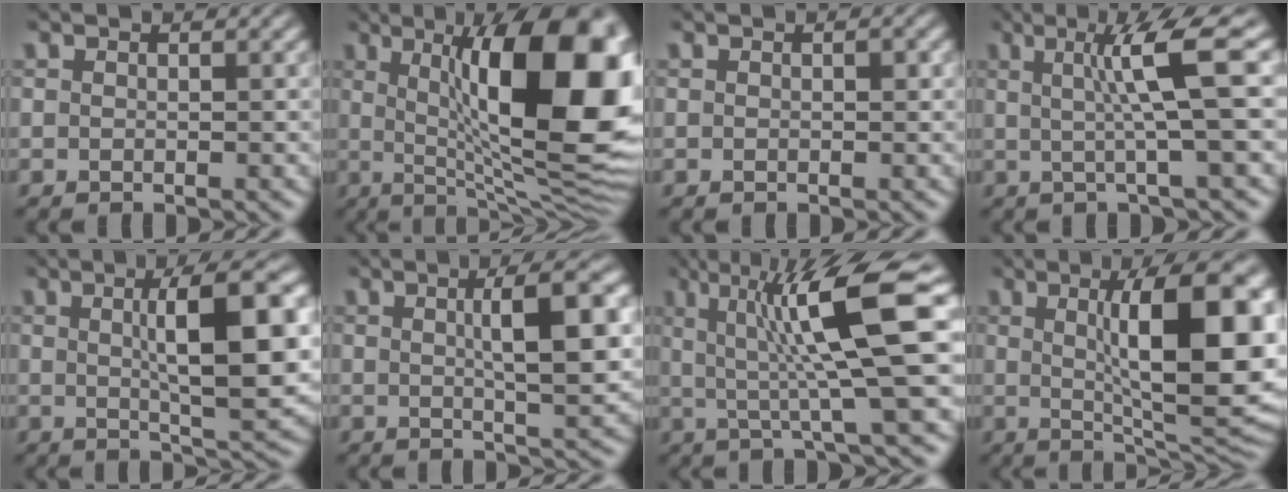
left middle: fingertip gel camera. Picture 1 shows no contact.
{"total": 17.1, "force": [3.4, 5.7, 15.7], "torque": [-0.204, 0.009, 0.044]}
{"total": 0.7, "force": [0.2, 0.4, 0.6], "torque": [-0.006, 0.000, 0.001]}
{"total": 5.9, "force": [1.0, 0.5, 5.8], "torque": [-0.095, 0.007, 0.019]}
{"total": 9.2, "force": [1.3, 2.2, 8.8], "torque": [-0.114, 0.007, 0.022]}
{"total": 6.6, "force": [1.2, 1.5, 6.3], "torque": [-0.083, 0.012, 0.016]}
{"total": 10.7, "force": [2.1, 1.7, 10.3], "torque": [-0.147, 0.004, 0.035]}
{"total": 12.4, "force": [1.7, 3.2, 11.9], "torque": [-0.159, -0.001, 0.031]}